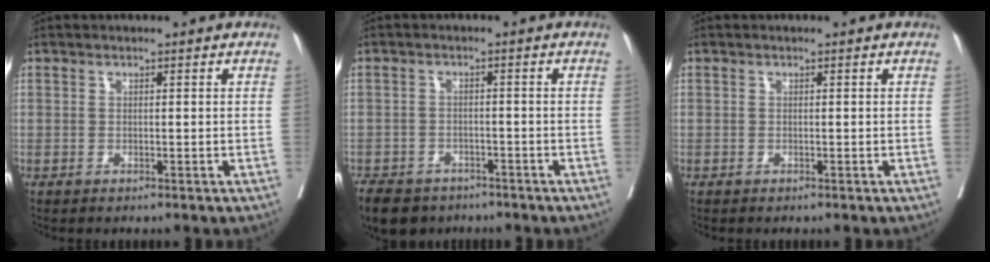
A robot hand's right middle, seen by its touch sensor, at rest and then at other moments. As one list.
[{"total": 8.6, "force": [-6.5, 4.9, 2.7], "torque": [-0.051, -0.004, -0.099]}, {"total": 0.0}]